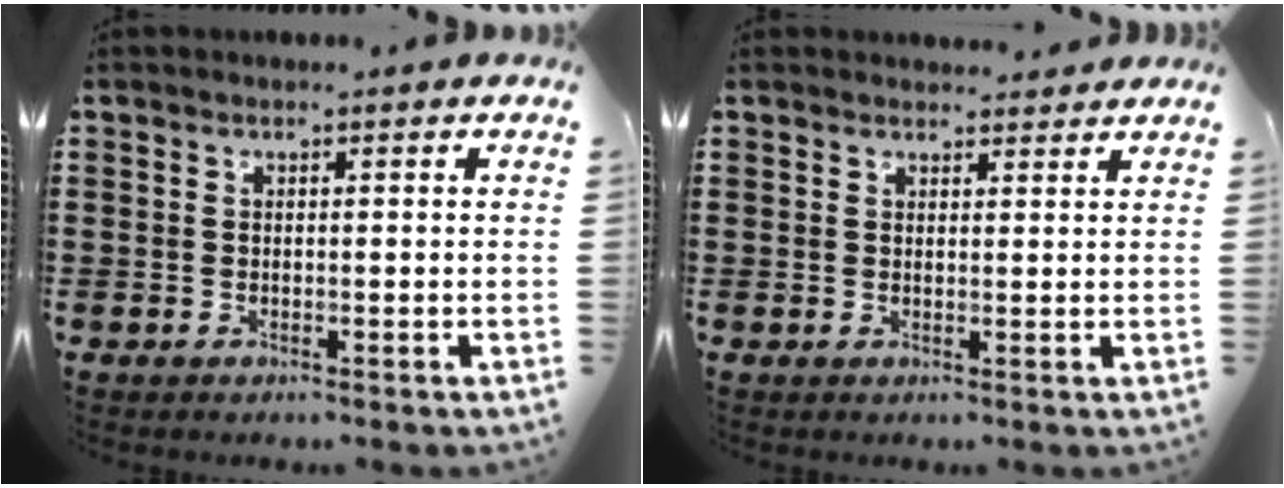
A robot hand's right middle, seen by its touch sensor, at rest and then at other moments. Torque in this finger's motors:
{"motor_torque": [0.18, -0.12, -0.06, -0.02]}